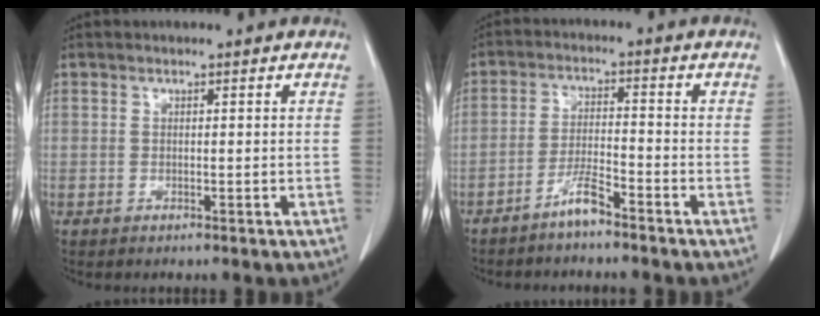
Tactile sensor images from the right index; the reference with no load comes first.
{"total": 4.2, "force": [-3.4, 0.2, 2.5], "torque": [-0.049, -0.001, -0.068]}